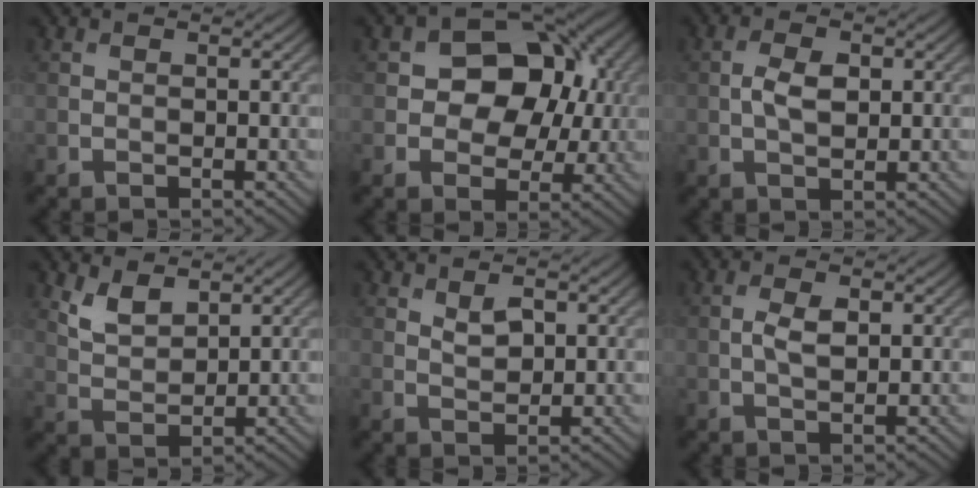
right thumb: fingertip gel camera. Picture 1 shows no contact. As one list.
[{"total": 10.5, "force": [1.4, 8.0, 6.8], "torque": [-0.098, 0.007, 0.006]}, {"total": 3.6, "force": [0.3, 2.0, 2.9], "torque": [-0.066, 0.000, 0.004]}, {"total": 4.3, "force": [2.9, 2.1, 2.5], "torque": [-0.061, -0.007, 0.063]}, {"total": 2.5, "force": [1.2, 1.3, 1.7], "torque": [-0.033, -0.004, 0.025]}, {"total": 3.0, "force": [0.3, 1.4, 2.6], "torque": [-0.056, 0.000, 0.006]}]